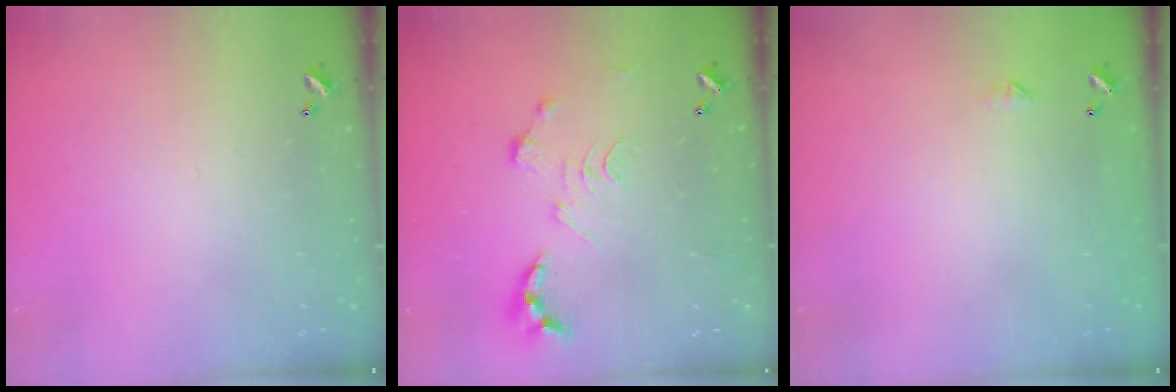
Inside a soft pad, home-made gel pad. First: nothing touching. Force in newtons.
{"total": 0.0}
{"total": 2.3, "press": 2.3, "slide": 0.4}